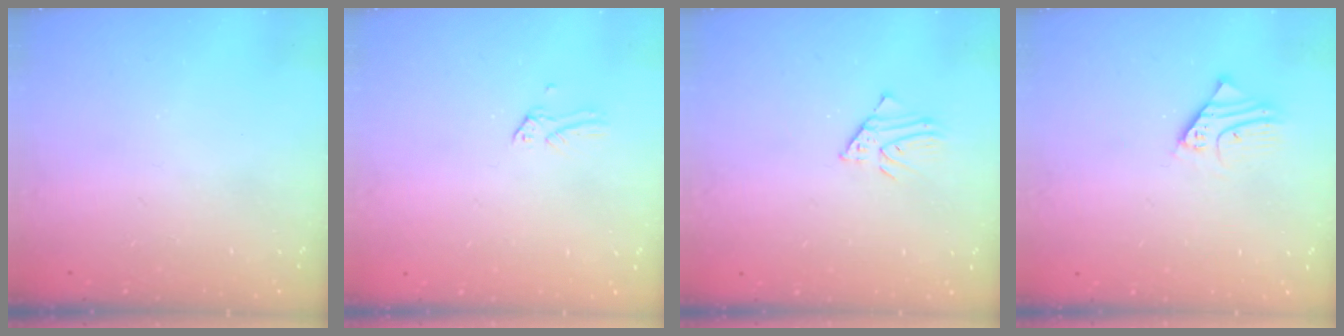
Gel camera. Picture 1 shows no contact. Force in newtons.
{"total": 0.0}
{"total": 2.5, "press": 2.5, "slide": 0.2}
{"total": 2.5, "press": 2.5, "slide": 0.2}